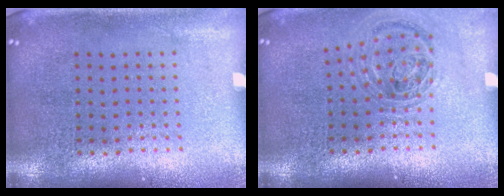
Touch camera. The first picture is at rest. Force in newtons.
{"total": 0.9, "press": 0.9, "slide": 0.3}